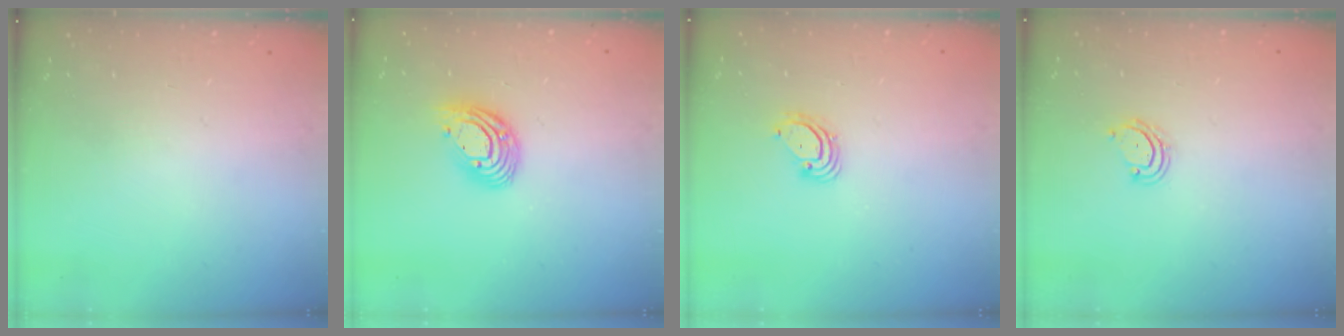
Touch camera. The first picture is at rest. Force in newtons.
{"total": 12.1, "press": 12.0, "slide": 1.2}
{"total": 3.8, "press": 3.8, "slide": 0.1}
{"total": 4.4, "press": 4.3, "slide": 0.3}